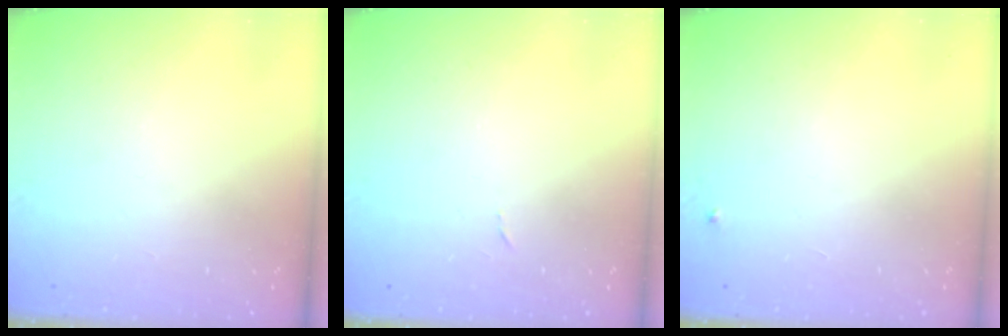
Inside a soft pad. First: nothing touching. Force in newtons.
{"total": 2.4, "press": 2.4, "slide": 0.4}
{"total": 2.7, "press": 2.7, "slide": 0.2}